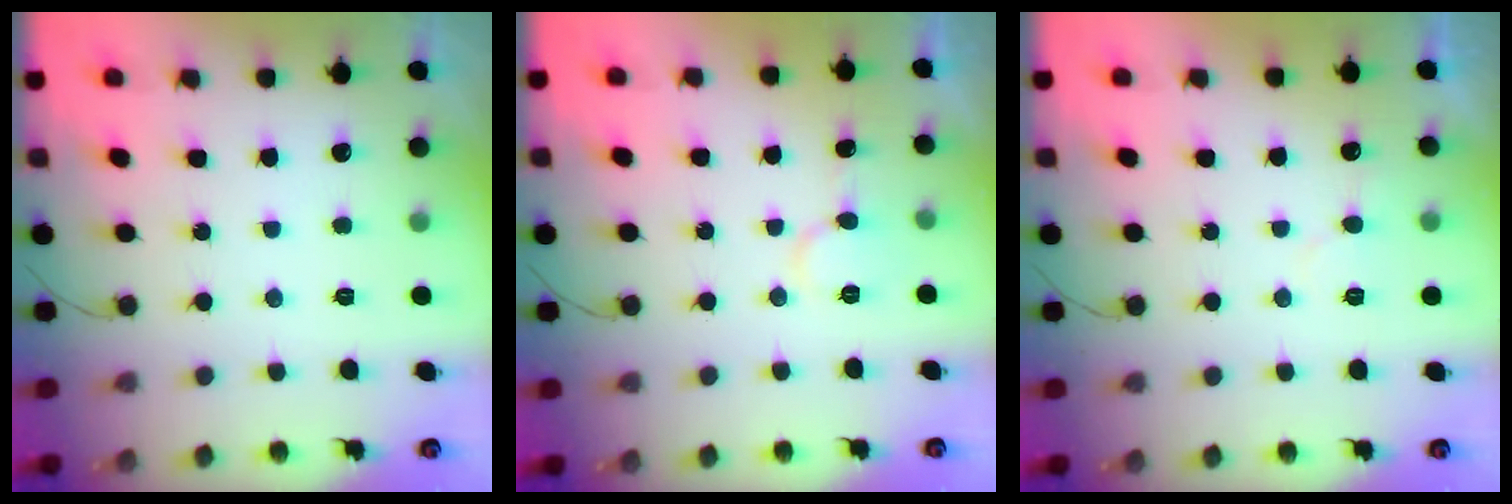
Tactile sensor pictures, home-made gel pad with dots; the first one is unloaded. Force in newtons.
{"total": 6.7, "press": 6.7, "slide": 0.1}
{"total": 4.3, "press": 4.3, "slide": 0.3}